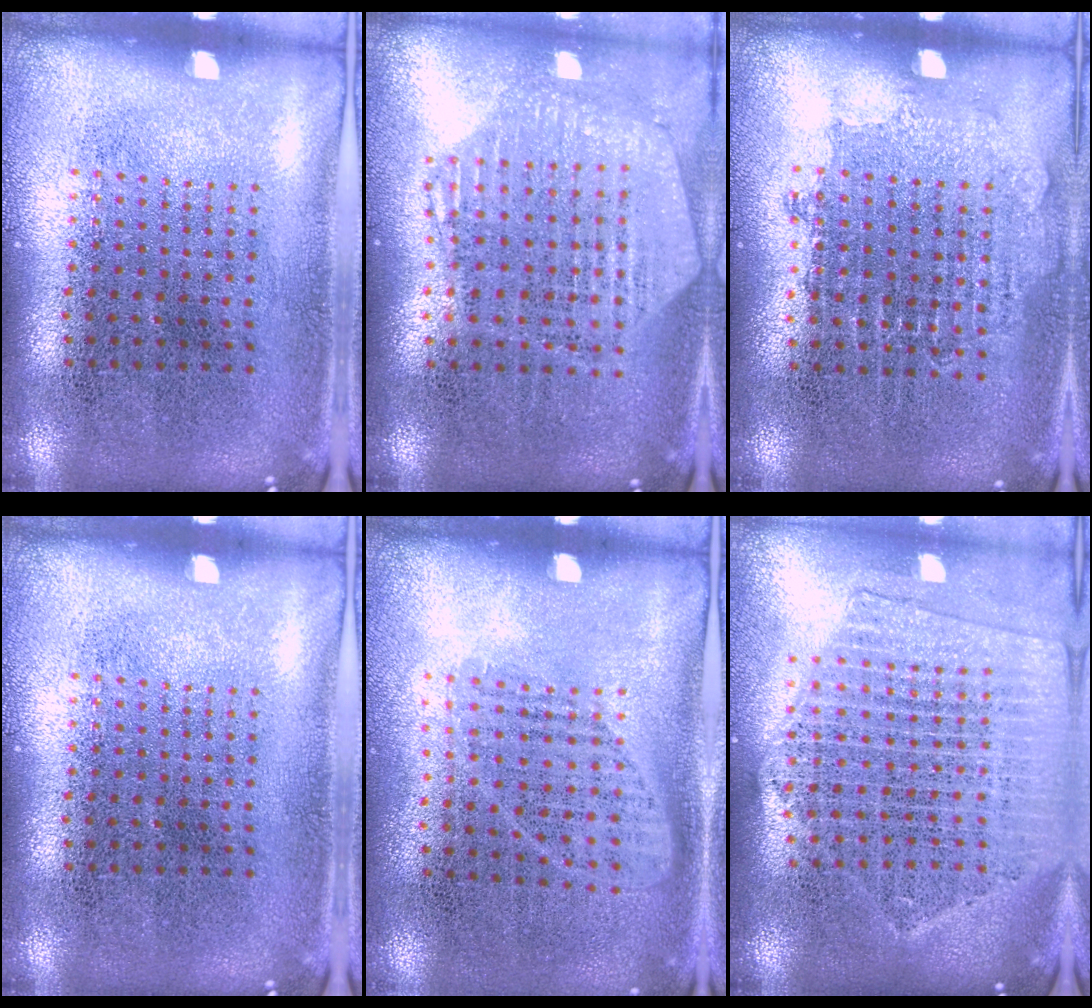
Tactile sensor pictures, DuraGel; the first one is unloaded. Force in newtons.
{"total": 1.1, "press": 1.1, "slide": 0.2}
{"total": 0.8, "press": 0.8, "slide": 0.3}
{"total": 0.0}
{"total": 1.0, "press": 0.8, "slide": 0.6}
{"total": 2.1, "press": 1.9, "slide": 0.8}